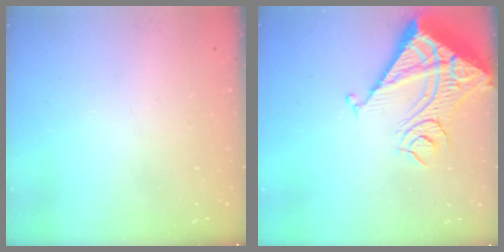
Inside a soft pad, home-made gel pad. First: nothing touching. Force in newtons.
{"total": 16.7, "press": 16.6, "slide": 2.1}